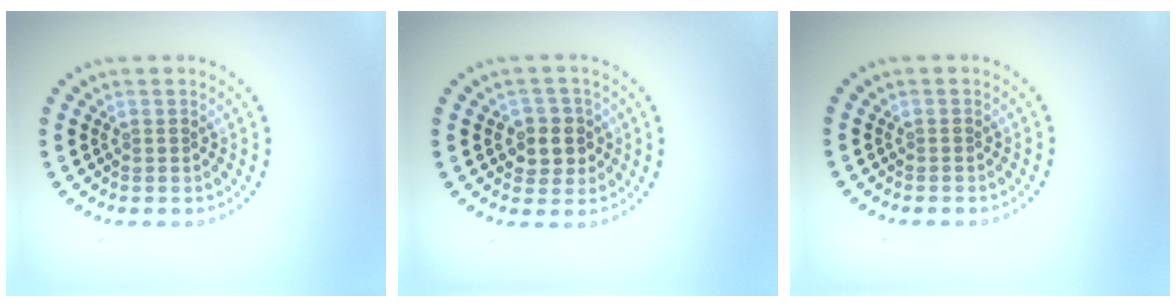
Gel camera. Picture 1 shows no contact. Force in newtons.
{"total": 2.8, "press": 2.7, "slide": 0.9}
{"total": 0.0}